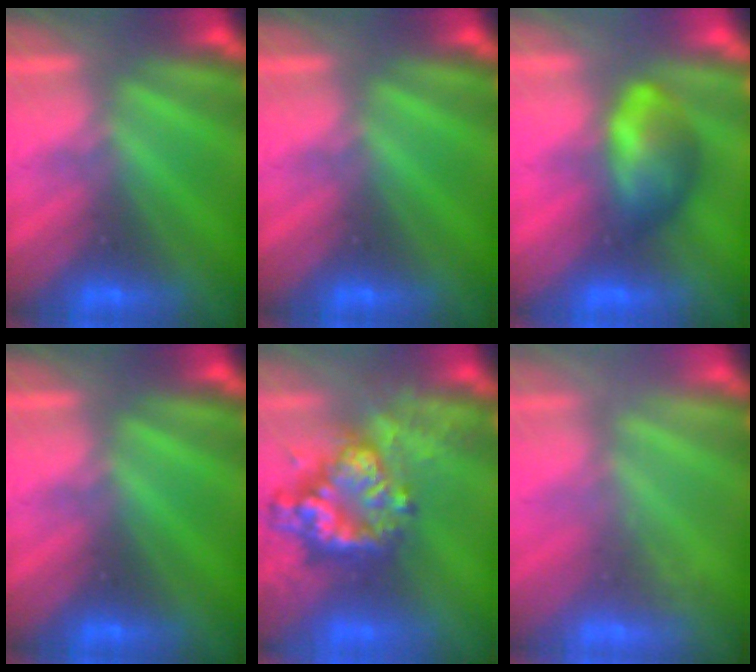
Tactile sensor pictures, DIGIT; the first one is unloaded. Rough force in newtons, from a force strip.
{"total": 0.0}
{"total": 7.5}
{"total": 0.0}
{"total": 6.8}
{"total": 2.6}